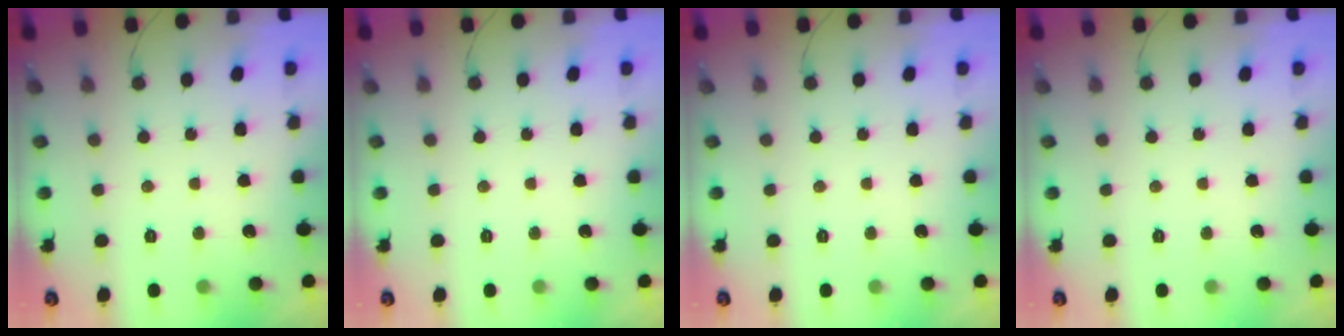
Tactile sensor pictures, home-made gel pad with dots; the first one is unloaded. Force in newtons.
{"total": 0.0}
{"total": 0.0}
{"total": 0.0}